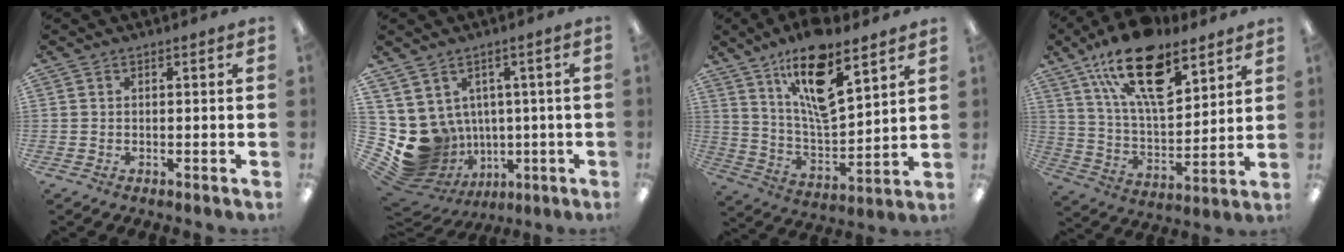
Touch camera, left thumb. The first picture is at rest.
{"total": 10.0, "force": [-0.9, 9.5, 3.0], "torque": [-0.101, -0.023, 0.005]}
{"total": 16.9, "force": [11.3, 5.6, 11.3], "torque": [-0.195, -0.060, 0.190]}
{"total": 21.7, "force": [13.2, 9.5, 14.4], "torque": [-0.248, -0.064, 0.228]}